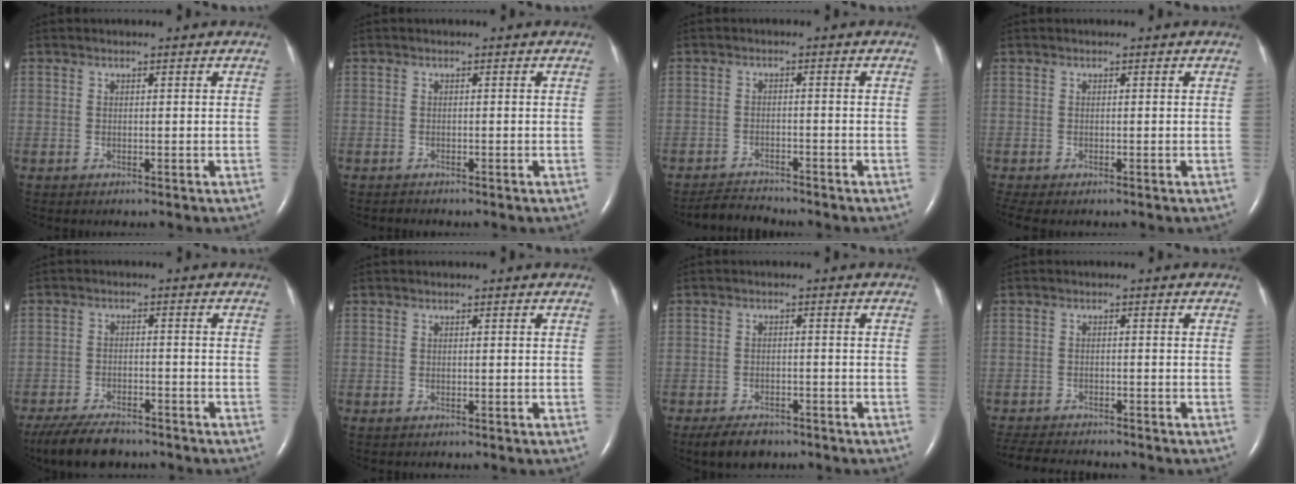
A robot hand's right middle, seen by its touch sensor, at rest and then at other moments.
{"total": 0.5, "force": [-0.5, 0.0, -0.1], "torque": [-0.008, -0.003, -0.010]}
{"total": 3.3, "force": [-3.3, 0.0, -0.1], "torque": [-0.005, -0.018, -0.057]}
{"total": 1.4, "force": [-1.1, 0.2, 0.8], "torque": [-0.015, -0.007, -0.018]}
{"total": 9.0, "force": [-7.5, 2.9, 4.2], "torque": [-0.078, -0.017, -0.124]}
{"total": 0.0}
{"total": 5.0, "force": [-3.8, 2.3, 2.2], "torque": [-0.044, -0.005, -0.058]}
{"total": 7.9, "force": [-7.3, 1.2, 2.7], "torque": [-0.044, -0.012, -0.113]}